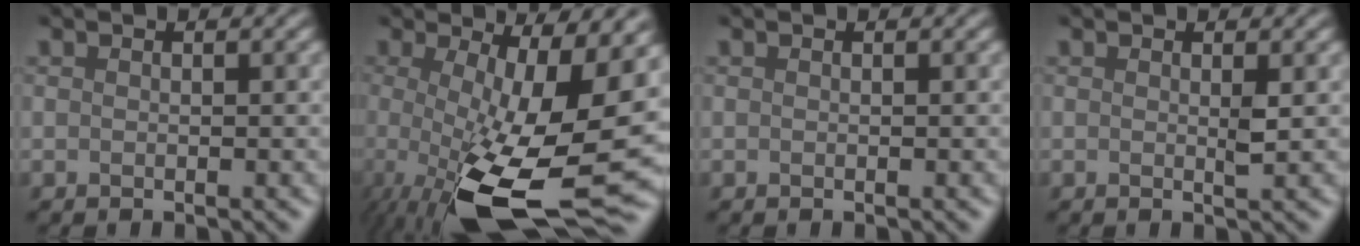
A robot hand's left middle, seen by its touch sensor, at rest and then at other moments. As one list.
[{"total": 12.7, "force": [-3.4, 3.3, 11.8], "torque": [-0.221, -0.042, -0.029]}, {"total": 0.0}, {"total": 1.0, "force": [-0.2, -0.9, -0.3], "torque": [-0.017, -0.007, 0.008]}]